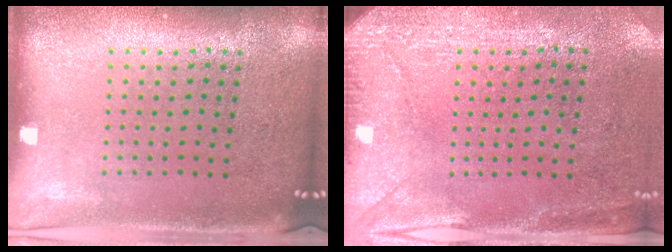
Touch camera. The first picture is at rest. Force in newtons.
{"total": 2.9, "press": 2.4, "slide": 1.6}